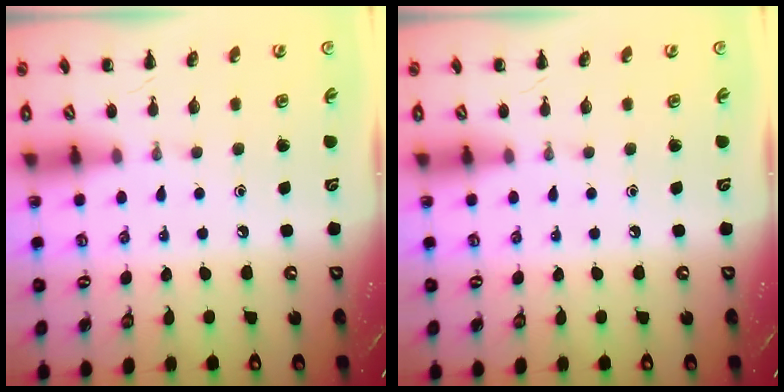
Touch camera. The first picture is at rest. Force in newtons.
{"total": 0.0}